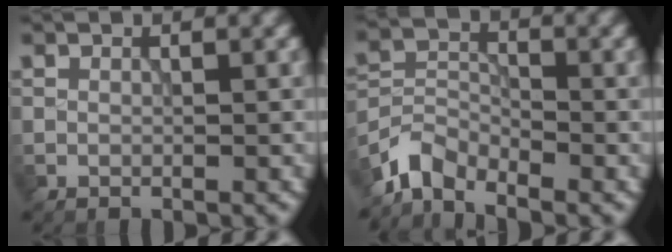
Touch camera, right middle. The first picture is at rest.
{"total": 3.9, "force": [-3.4, 1.4, 1.1], "torque": [-0.019, -0.001, -0.082]}